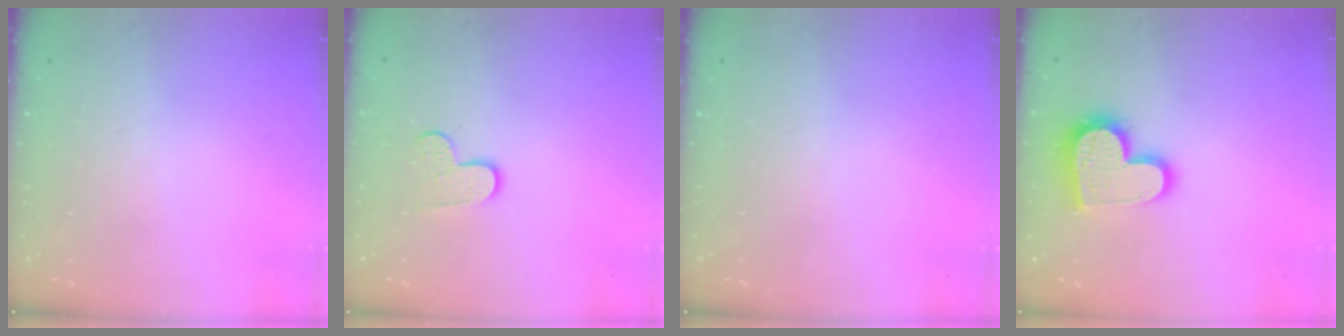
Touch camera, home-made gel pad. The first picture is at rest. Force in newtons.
{"total": 7.9, "press": 7.9, "slide": 0.5}
{"total": 0.0}
{"total": 16.1, "press": 16.0, "slide": 1.2}